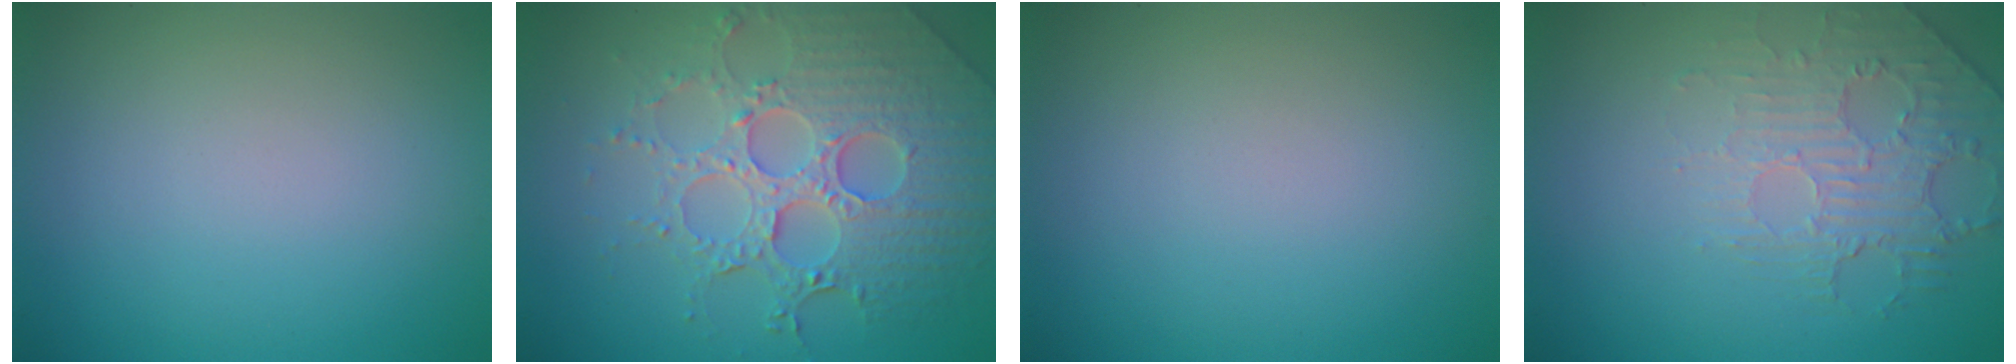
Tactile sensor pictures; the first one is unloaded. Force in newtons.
{"total": 7.8, "press": 5.8, "slide": 5.2}
{"total": 0.0}
{"total": 2.3, "press": 1.5, "slide": 1.7}